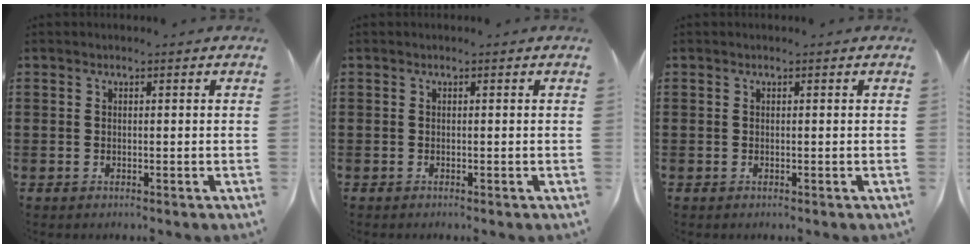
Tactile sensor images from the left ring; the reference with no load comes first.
{"total": 0.0}
{"total": 0.0}